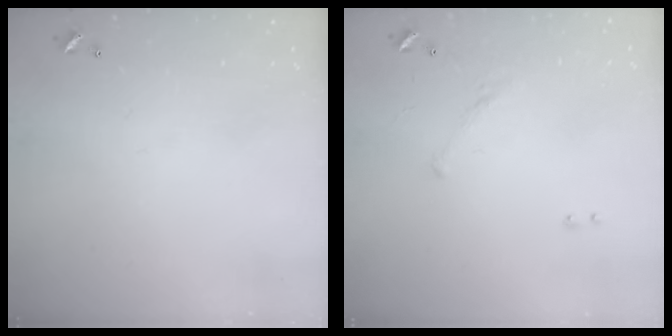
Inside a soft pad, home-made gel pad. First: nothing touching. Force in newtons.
{"total": 5.9, "press": 5.9, "slide": 0.8}